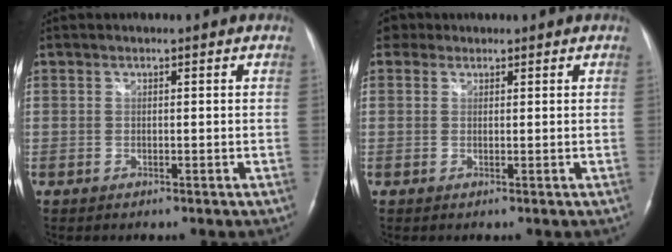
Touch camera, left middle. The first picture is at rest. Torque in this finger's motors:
{"motor_torque": [0.01, 0.02, -0.06, 0.00]}